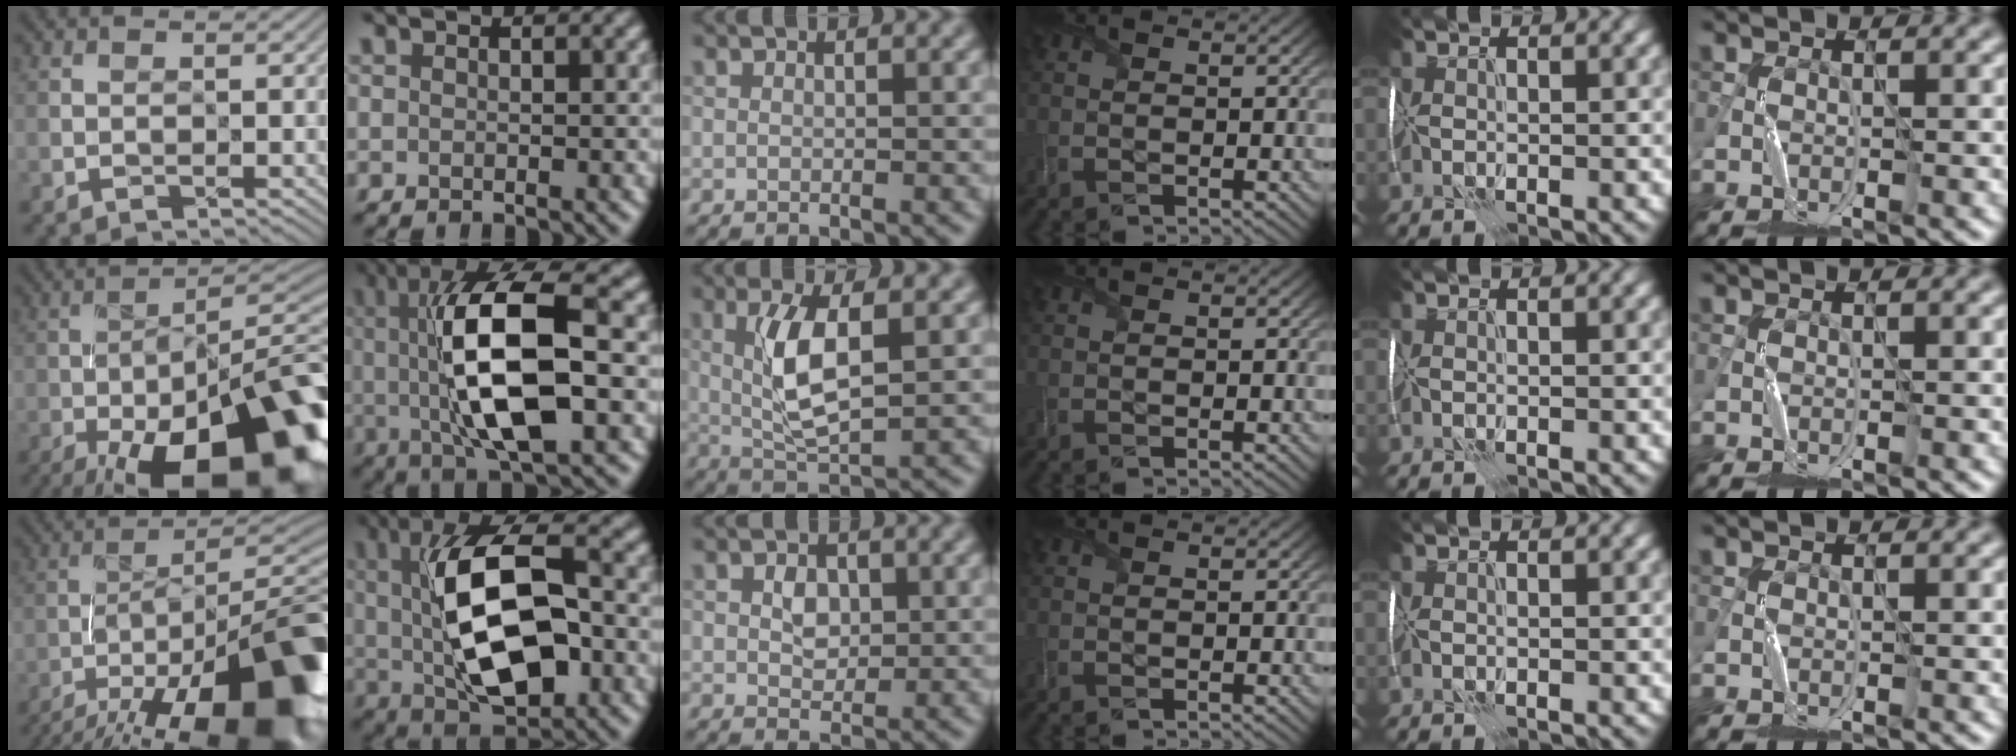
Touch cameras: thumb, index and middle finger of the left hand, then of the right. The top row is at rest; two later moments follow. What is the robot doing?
{"motion": "wrap", "object": "thread"}